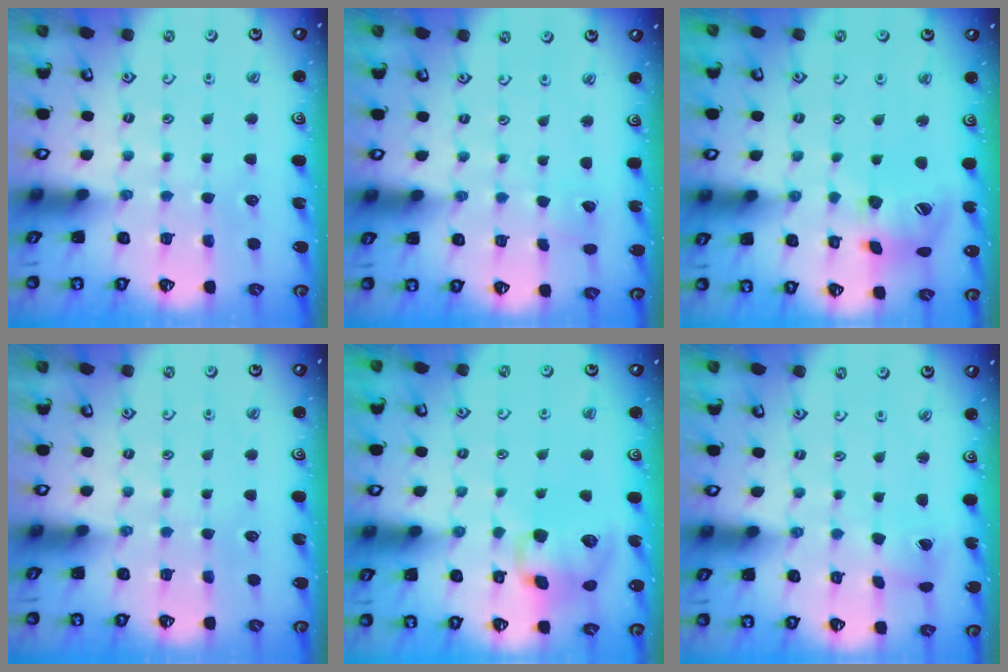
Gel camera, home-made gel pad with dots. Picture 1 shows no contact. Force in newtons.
{"total": 2.1, "press": 2.1, "slide": 0.2}
{"total": 16.4, "press": 16.2, "slide": 2.2}
{"total": 0.0}
{"total": 12.3, "press": 12.2, "slide": 1.7}
{"total": 2.7, "press": 2.7, "slide": 0.4}